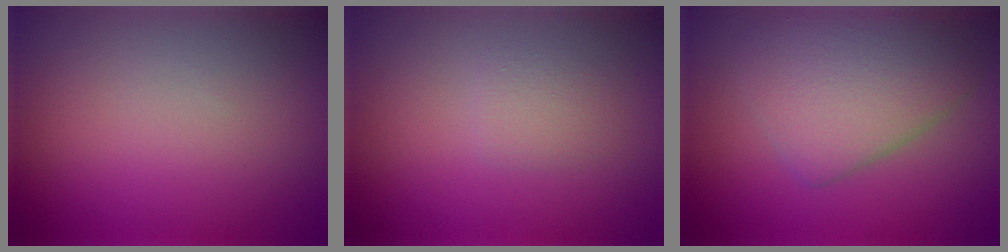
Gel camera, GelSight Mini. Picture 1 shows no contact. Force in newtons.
{"total": 1.3, "press": 1.3, "slide": 0.1}
{"total": 5.5, "press": 5.5, "slide": 0.2}